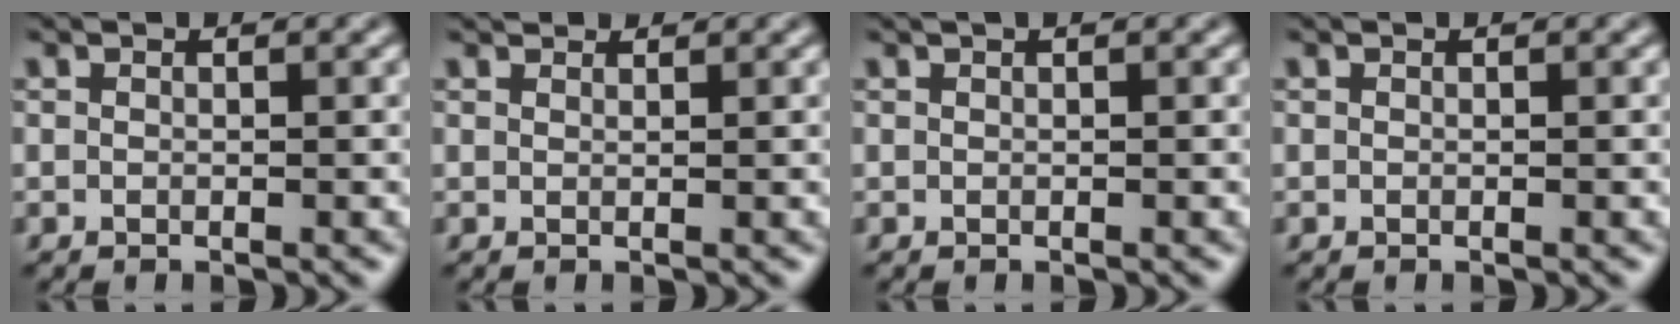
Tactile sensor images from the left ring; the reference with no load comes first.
{"total": 1.9, "force": [1.8, 0.4, 0.5], "torque": [-0.016, -0.005, 0.020]}
{"total": 0.6, "force": [0.4, 0.1, 0.4], "torque": [-0.007, 0.004, 0.004]}
{"total": 0.0}